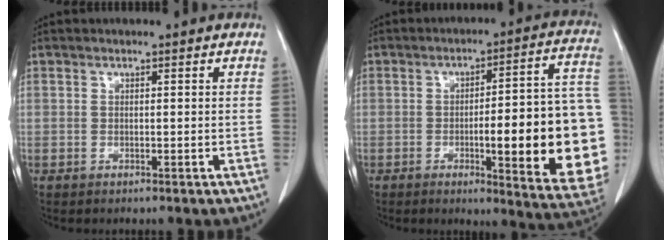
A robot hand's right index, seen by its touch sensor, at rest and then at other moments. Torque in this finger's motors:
{"motor_torque": [2.14, 0.00, 1.05, 0.13]}